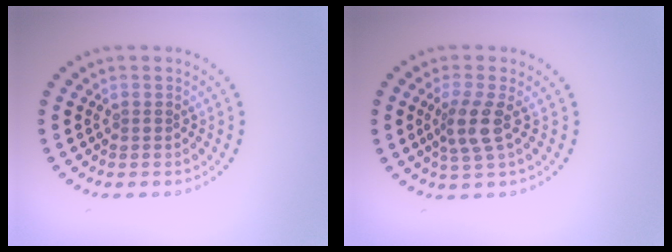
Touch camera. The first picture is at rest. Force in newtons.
{"total": 2.8, "press": 2.3, "slide": 1.7}